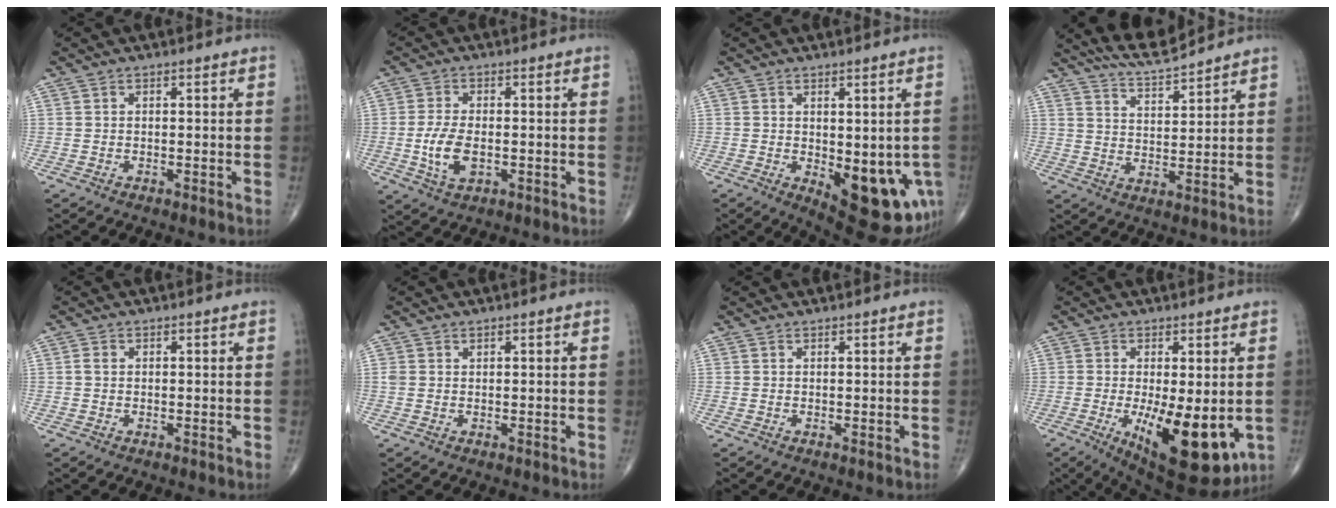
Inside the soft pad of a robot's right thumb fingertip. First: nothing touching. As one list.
[{"total": 6.7, "force": [-1.1, 3.6, 5.6], "torque": [-0.115, -0.004, -0.018]}, {"total": 14.0, "force": [-3.5, 6.2, 12.1], "torque": [-0.127, -0.020, -0.026]}, {"total": 7.7, "force": [7.5, 0.2, 1.9], "torque": [-0.033, -0.040, 0.142]}, {"total": 0.9, "force": [0.1, 0.7, 0.6], "torque": [-0.011, 0.001, 0.000]}, {"total": 1.0, "force": [0.4, 0.8, 0.4], "torque": [-0.003, 0.002, 0.007]}, {"total": 0.0}, {"total": 14.8, "force": [-3.1, 5.6, 13.3], "torque": [-0.193, -0.030, -0.029]}]